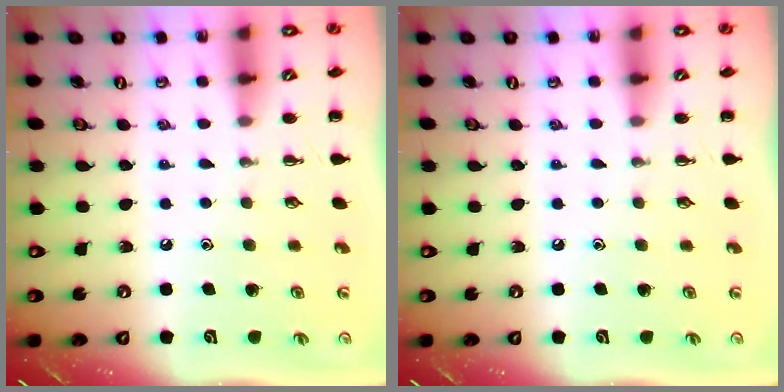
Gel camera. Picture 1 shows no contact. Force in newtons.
{"total": 0.0}